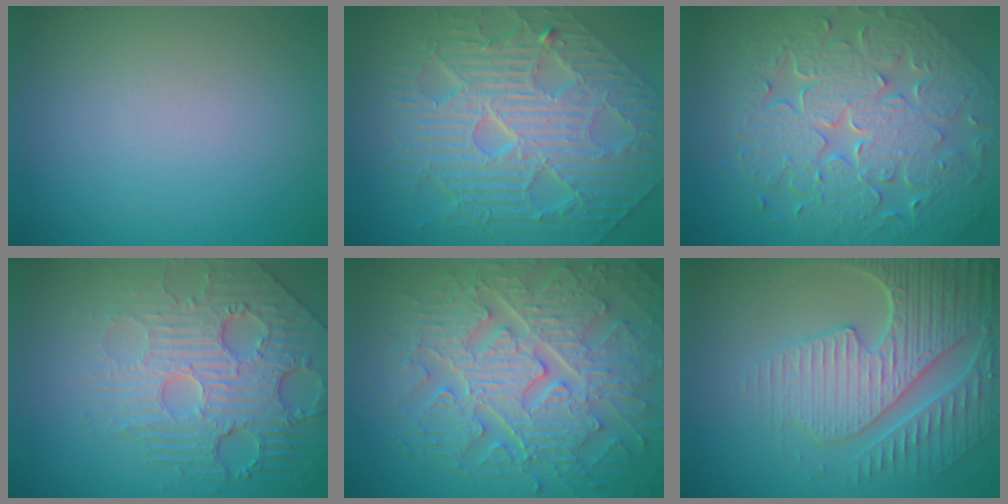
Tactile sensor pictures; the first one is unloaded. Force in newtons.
{"total": 10.6, "press": 7.5, "slide": 7.5}
{"total": 9.5, "press": 6.7, "slide": 6.7}
{"total": 7.3, "press": 5.4, "slide": 5.0}
{"total": 9.4, "press": 6.9, "slide": 6.4}
{"total": 6.7, "press": 5.5, "slide": 3.9}